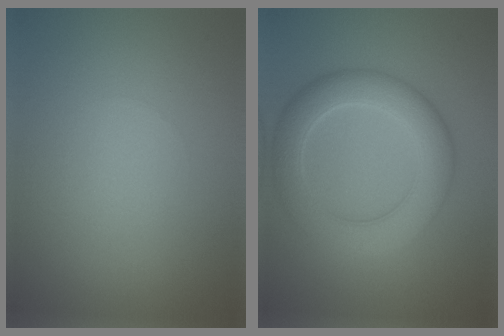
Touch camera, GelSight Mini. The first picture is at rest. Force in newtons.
{"total": 5.8, "press": 5.8, "slide": 0.2}